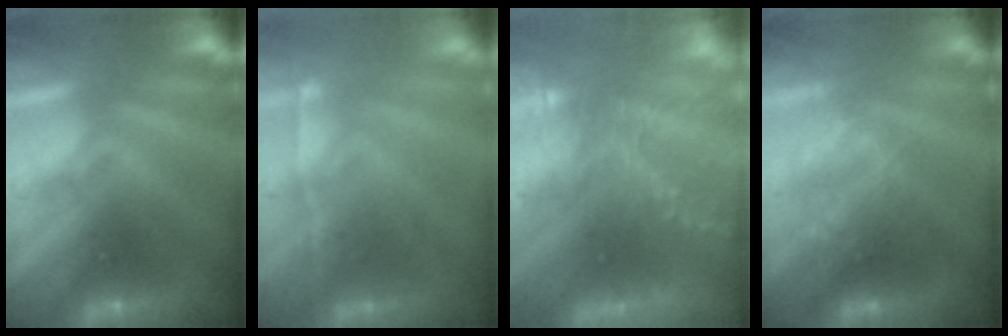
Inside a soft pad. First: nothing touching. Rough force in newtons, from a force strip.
{"total": 1.8}
{"total": 7.3}
{"total": 2.5}